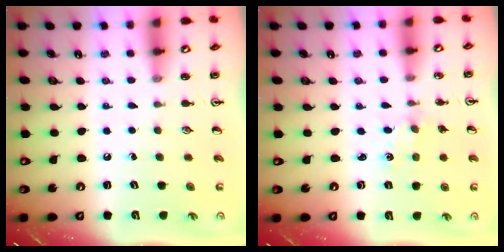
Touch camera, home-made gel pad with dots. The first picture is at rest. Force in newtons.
{"total": 0.0}